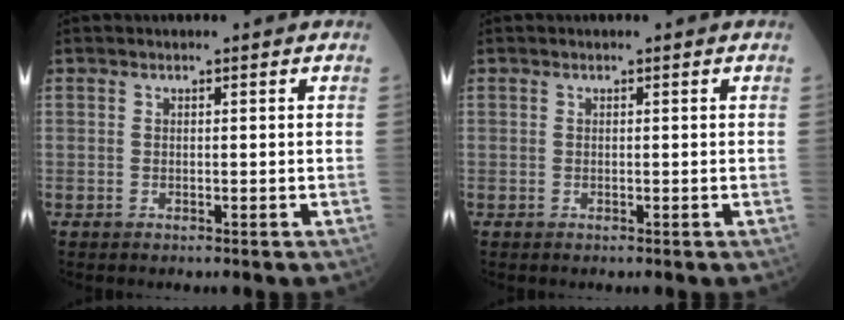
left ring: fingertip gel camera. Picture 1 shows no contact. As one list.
[{"total": 0.0}]